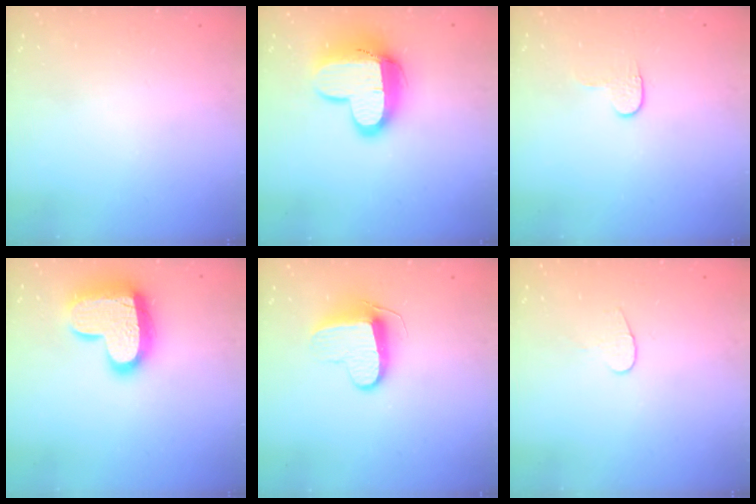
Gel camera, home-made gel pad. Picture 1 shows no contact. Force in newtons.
{"total": 14.0, "press": 13.9, "slide": 1.4}
{"total": 3.8, "press": 3.8, "slide": 0.4}
{"total": 17.6, "press": 17.6, "slide": 1.5}
{"total": 9.2, "press": 9.2, "slide": 0.3}
{"total": 4.7, "press": 4.6, "slide": 0.4}